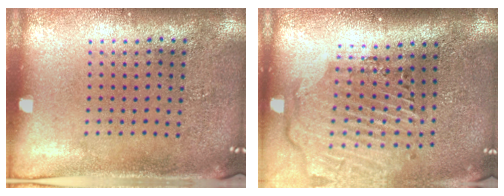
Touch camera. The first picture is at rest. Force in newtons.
{"total": 2.8, "press": 2.3, "slide": 1.7}